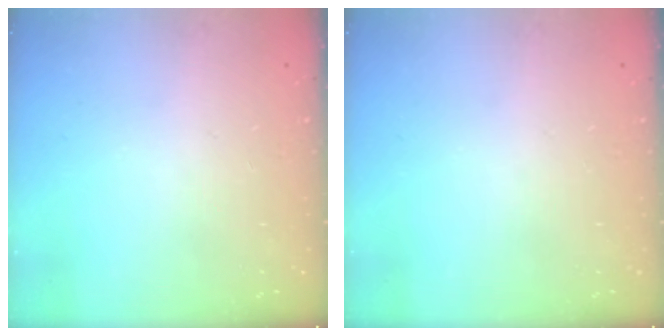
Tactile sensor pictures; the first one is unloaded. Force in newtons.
{"total": 0.0}